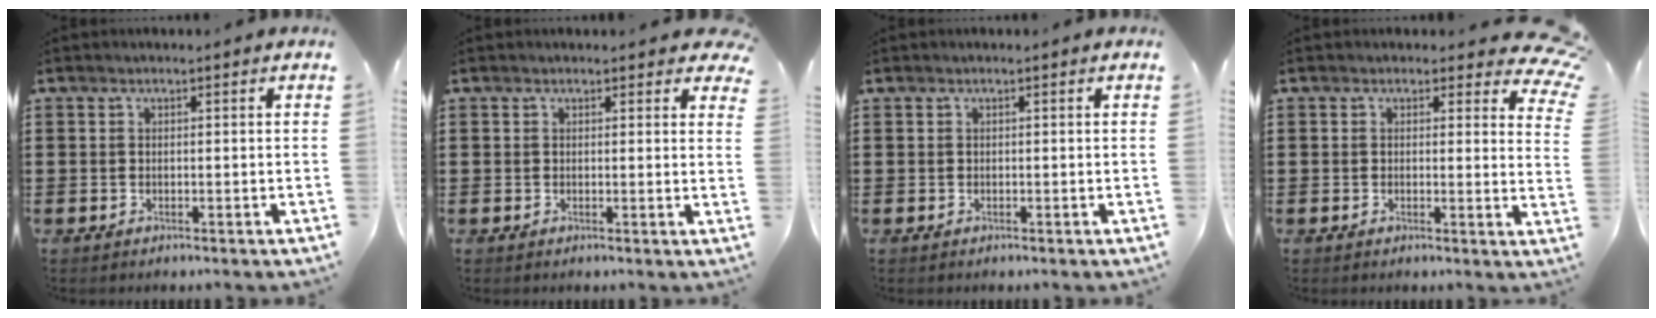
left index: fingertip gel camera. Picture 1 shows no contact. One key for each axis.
{"total": 1.6, "fx": 1.3, "fy": 0.9, "fz": 0.2, "tx": -0.003, "ty": 0.003, "tz": 0.024}
{"total": 0.0}
{"total": 3.2, "fx": 2.5, "fy": 1.5, "fz": 1.5, "tx": -0.017, "ty": -0.010, "tz": 0.040}